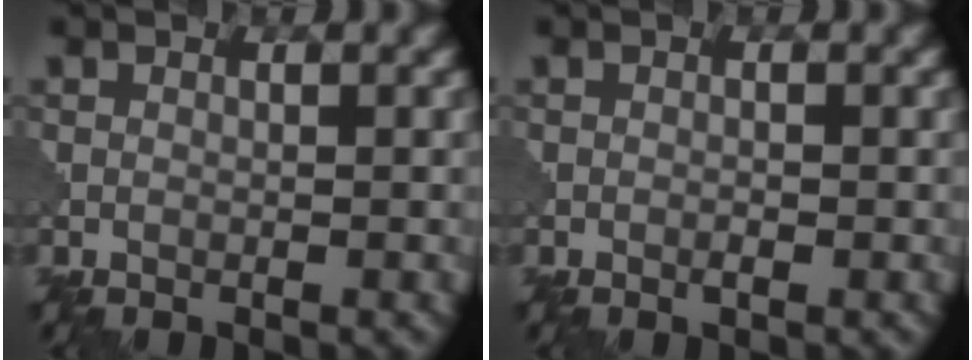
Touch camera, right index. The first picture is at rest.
{"total": 0.6, "force": [-0.3, 0.1, 0.5], "torque": [-0.012, 0.000, -0.005]}